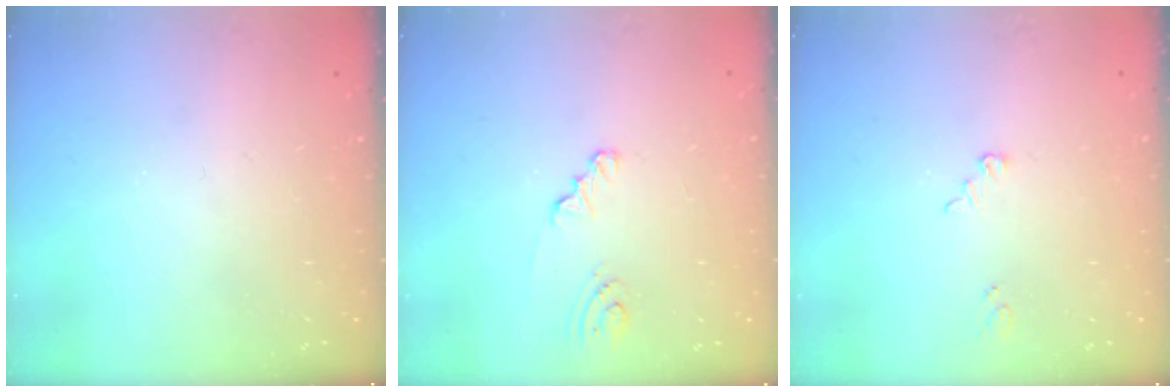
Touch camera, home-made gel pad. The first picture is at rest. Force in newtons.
{"total": 2.2, "press": 2.2, "slide": 0.3}
{"total": 2.5, "press": 2.5, "slide": 0.2}